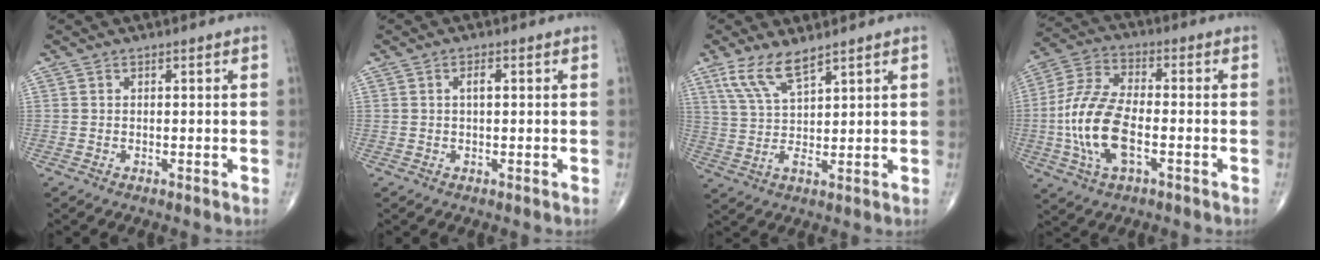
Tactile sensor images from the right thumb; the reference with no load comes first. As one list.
[{"total": 1.7, "force": [0.3, 0.7, 1.6], "torque": [-0.027, 0.003, 0.004]}, {"total": 7.0, "force": [4.9, 1.9, 4.7], "torque": [-0.095, -0.015, 0.102]}, {"total": 14.3, "force": [-3.1, 6.8, 12.2], "torque": [-0.261, 0.020, -0.061]}]